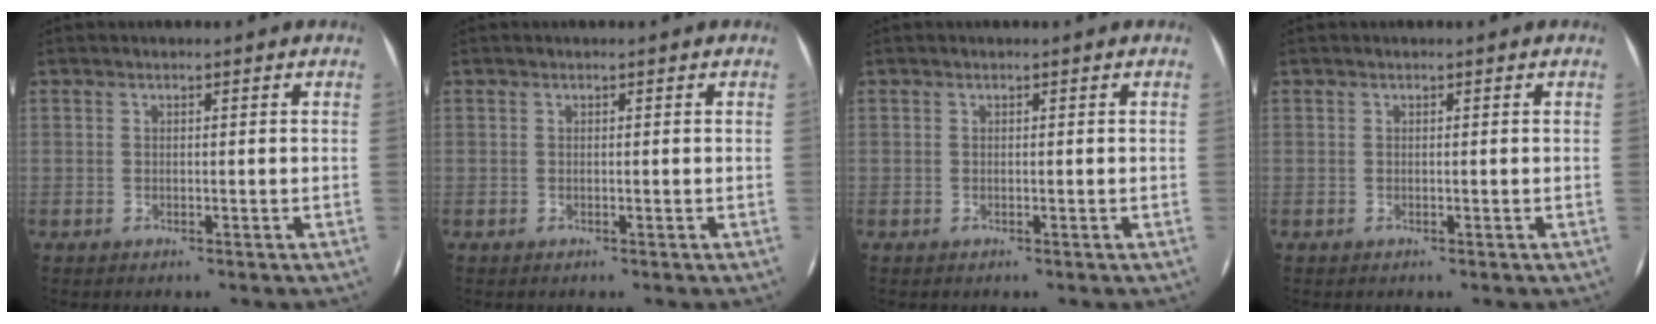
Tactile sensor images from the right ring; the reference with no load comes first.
{"total": 0.0}
{"total": 0.0}
{"total": 0.0}